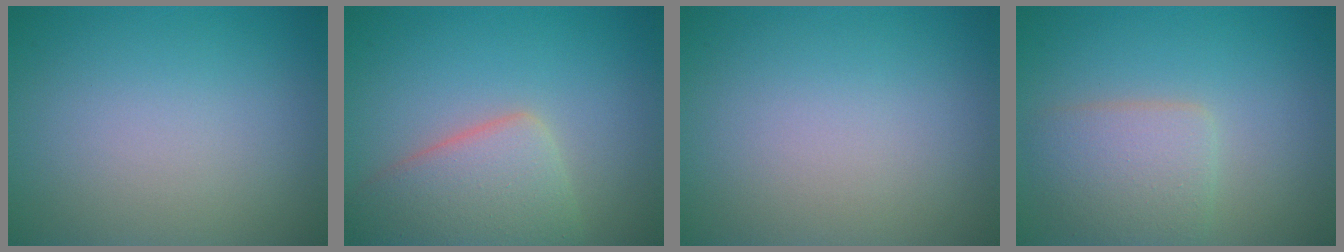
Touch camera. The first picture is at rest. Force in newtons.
{"total": 5.4, "press": 5.4, "slide": 0.4}
{"total": 0.0}
{"total": 3.5, "press": 3.5, "slide": 0.2}